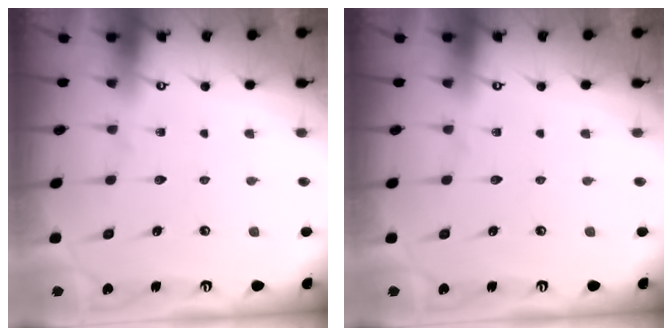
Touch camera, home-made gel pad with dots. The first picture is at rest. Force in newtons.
{"total": 0.0}